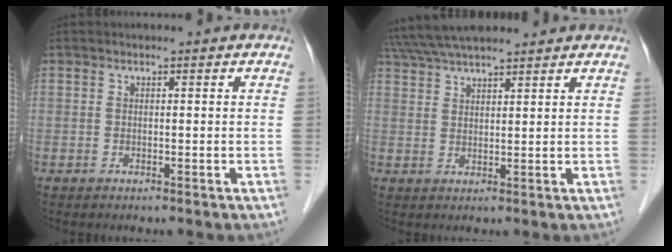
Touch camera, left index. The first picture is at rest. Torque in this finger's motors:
{"motor_torque": [-0.02, -0.85, 0.66, 0.15]}